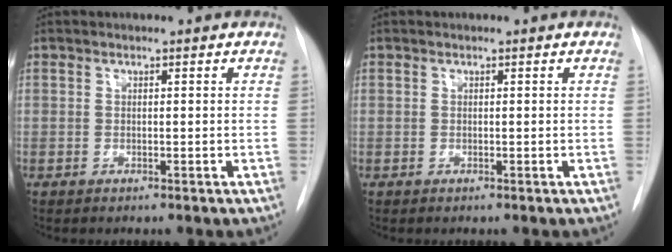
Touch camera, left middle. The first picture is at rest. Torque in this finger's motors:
{"motor_torque": [0.00, 0.00, 0.00, 0.00]}